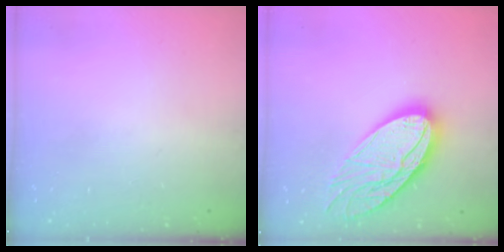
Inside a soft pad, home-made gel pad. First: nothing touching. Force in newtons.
{"total": 19.1, "press": 19.0, "slide": 1.8}